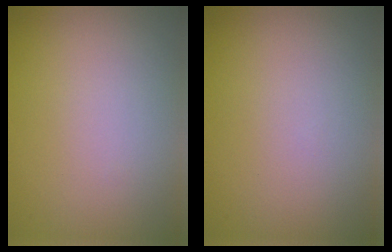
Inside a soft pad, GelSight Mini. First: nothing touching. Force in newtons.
{"total": 0.0}